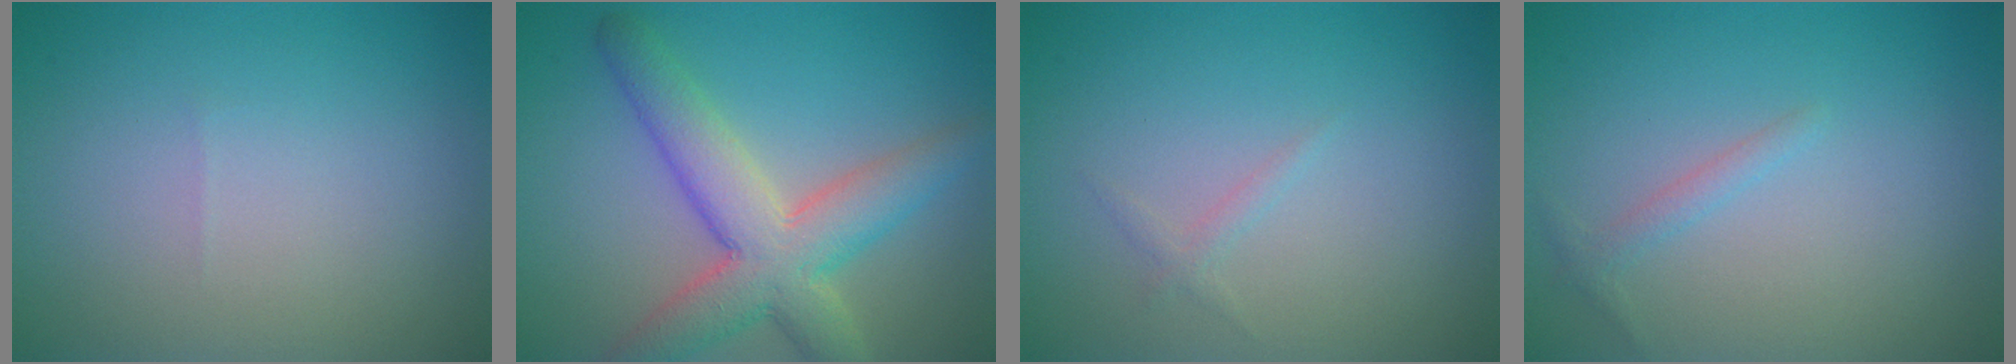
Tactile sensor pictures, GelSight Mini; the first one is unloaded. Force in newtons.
{"total": 7.0, "press": 7.0, "slide": 0.6}
{"total": 0.7, "press": 0.7, "slide": 0.1}
{"total": 1.1, "press": 1.1, "slide": 0.1}